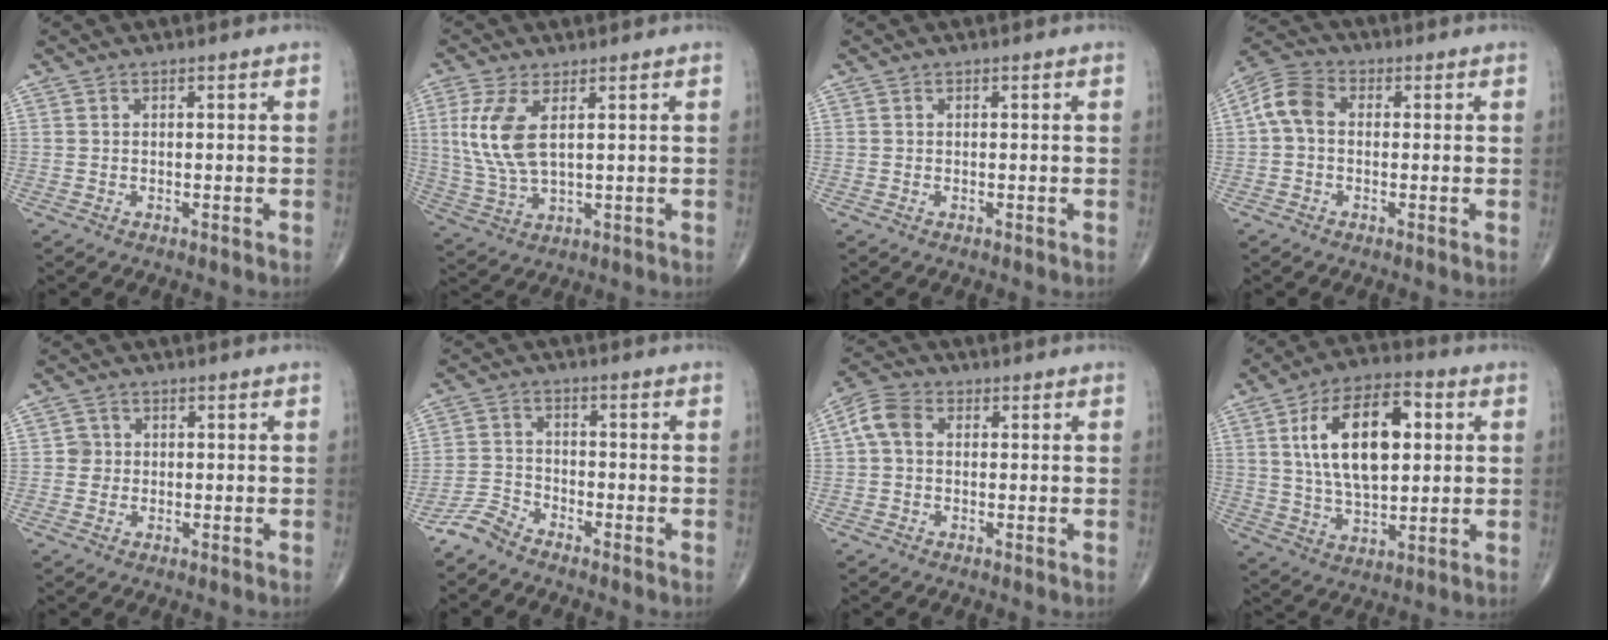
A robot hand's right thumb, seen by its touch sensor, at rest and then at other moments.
{"total": 9.5, "force": [2.5, 4.0, 8.3], "torque": [-0.194, -0.010, 0.059]}
{"total": 0.0}
{"total": 6.4, "force": [0.2, 4.5, 4.6], "torque": [-0.086, 0.020, -0.009]}
{"total": 1.9, "force": [0.0, 1.9, 0.2], "torque": [0.009, 0.006, -0.004]}
{"total": 4.1, "force": [-3.9, 1.1, 0.9], "torque": [-0.014, 0.009, -0.087]}
{"total": 5.3, "force": [0.6, 3.9, 3.6], "torque": [-0.076, 0.018, 0.004]}
{"total": 18.0, "force": [4.0, 9.2, 15.0], "torque": [-0.242, 0.005, 0.067]}